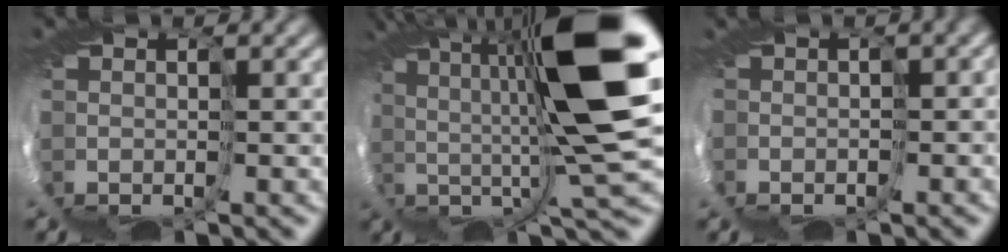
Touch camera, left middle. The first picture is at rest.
{"total": 11.8, "force": [3.7, 1.0, 11.2], "torque": [-0.195, 0.014, 0.057]}
{"total": 2.6, "force": [-2.1, 0.9, 1.1], "torque": [-0.013, 0.003, -0.030]}